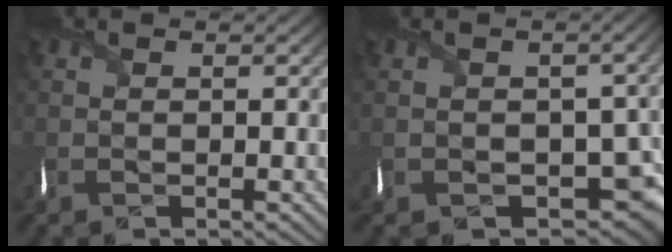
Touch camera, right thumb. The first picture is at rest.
{"total": 6.6, "force": [-1.0, 5.0, 4.2], "torque": [-0.073, -0.037, -0.007]}